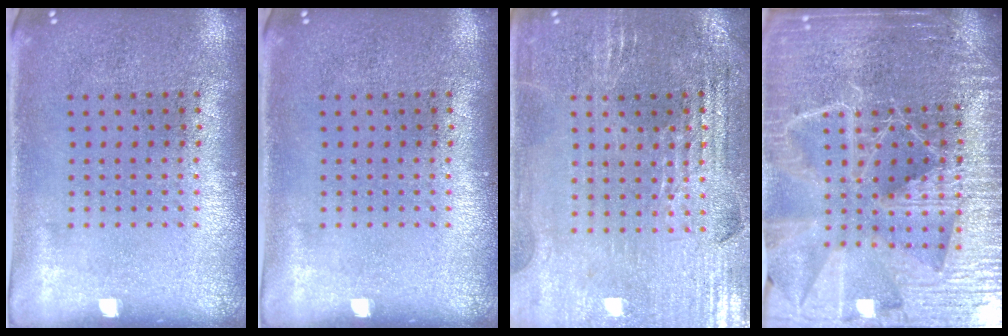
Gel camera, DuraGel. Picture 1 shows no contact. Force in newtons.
{"total": 0.0}
{"total": 2.8, "press": 2.8, "slide": 0.4}
{"total": 5.7, "press": 5.0, "slide": 2.7}